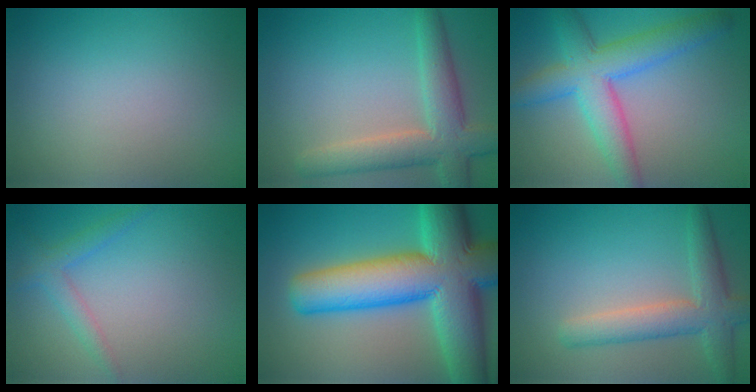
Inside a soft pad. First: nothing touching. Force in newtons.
{"total": 5.5, "press": 5.5, "slide": 0.3}
{"total": 6.4, "press": 6.4, "slide": 0.2}
{"total": 2.0, "press": 2.0, "slide": 0.1}
{"total": 14.9, "press": 14.9, "slide": 0.6}
{"total": 4.4, "press": 4.4, "slide": 0.2}